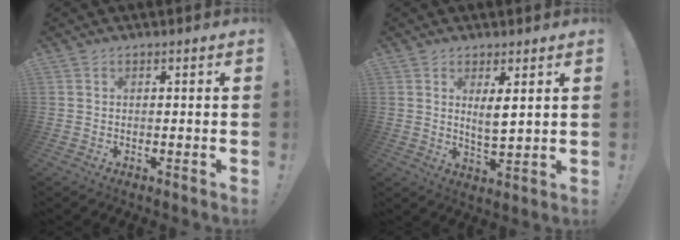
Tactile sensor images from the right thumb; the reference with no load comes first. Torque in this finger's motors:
{"motor_torque": [-0.12, 0.19, -0.16, 0.27, 0.01]}